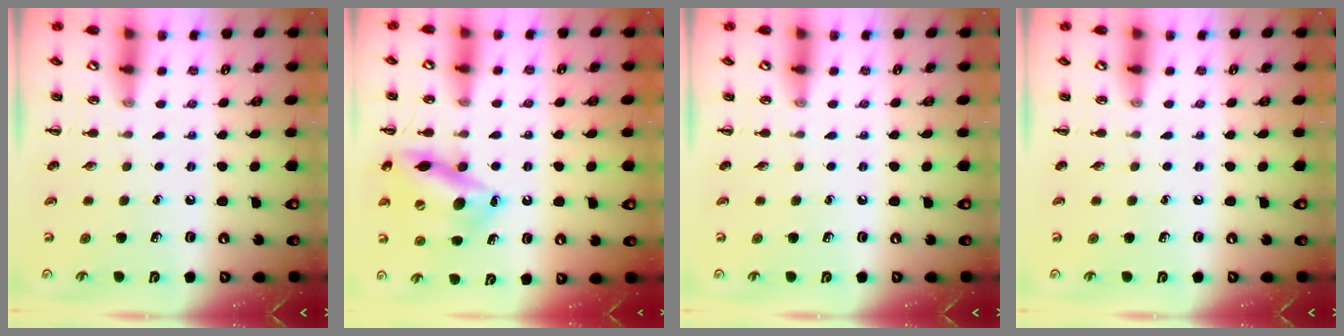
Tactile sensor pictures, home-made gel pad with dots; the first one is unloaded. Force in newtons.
{"total": 15.9, "press": 15.6, "slide": 2.9}
{"total": 0.0}
{"total": 0.0}